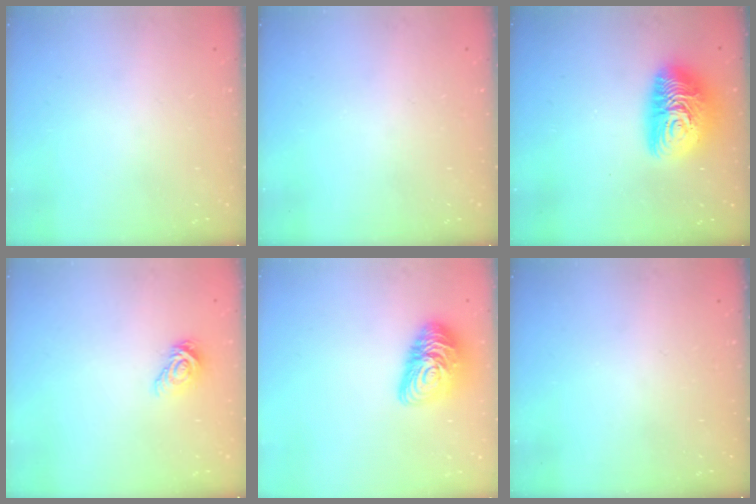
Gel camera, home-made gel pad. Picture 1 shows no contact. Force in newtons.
{"total": 0.0}
{"total": 12.9, "press": 12.9, "slide": 0.9}
{"total": 8.1, "press": 8.1, "slide": 0.4}
{"total": 13.2, "press": 13.2, "slide": 0.9}
{"total": 0.0}